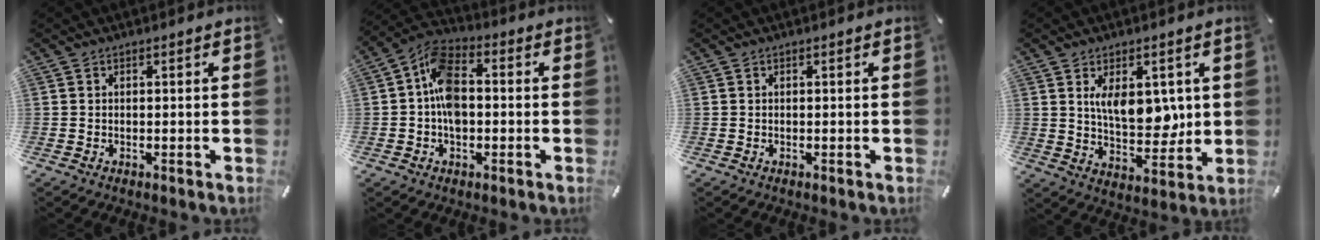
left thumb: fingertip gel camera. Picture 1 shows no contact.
{"total": 9.9, "force": [-1.0, 6.3, 7.6], "torque": [-0.156, 0.017, -0.015]}
{"total": 0.0}
{"total": 10.3, "force": [2.7, 6.2, 7.7], "torque": [-0.111, -0.011, 0.047]}